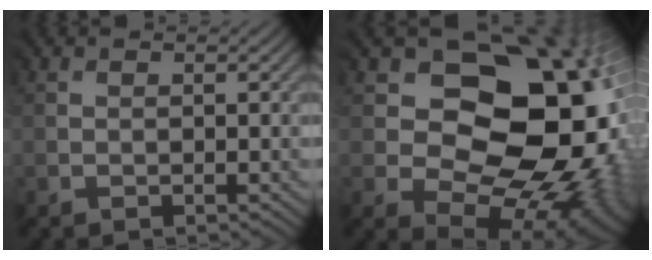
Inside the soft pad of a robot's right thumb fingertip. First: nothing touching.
{"total": 18.2, "force": [0.3, 13.5, 12.2], "torque": [-0.131, -0.021, 0.021]}